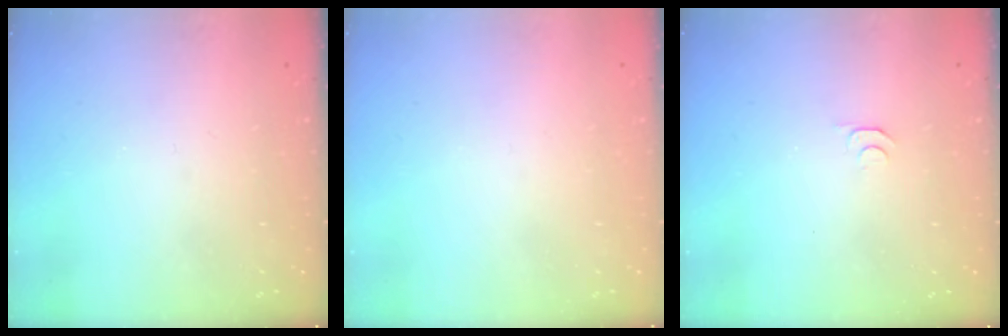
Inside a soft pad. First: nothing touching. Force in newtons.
{"total": 1.8, "press": 1.7, "slide": 0.1}
{"total": 3.4, "press": 3.4, "slide": 0.5}